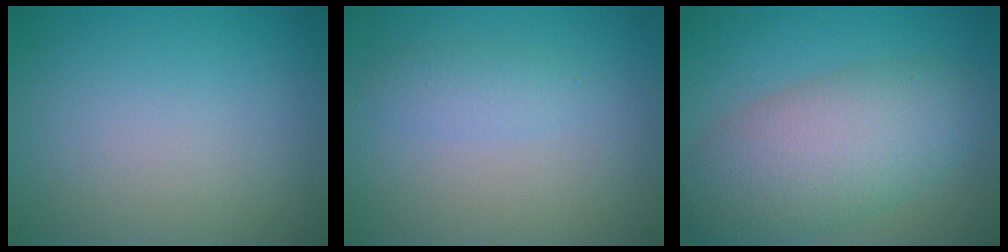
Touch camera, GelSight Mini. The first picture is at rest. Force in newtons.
{"total": 1.5, "press": 1.5, "slide": 0.1}
{"total": 7.9, "press": 7.9, "slide": 0.3}